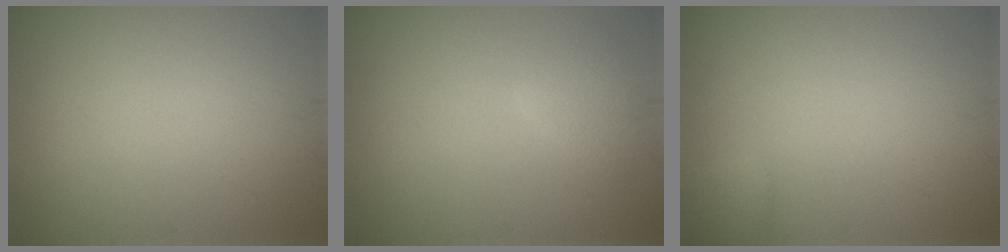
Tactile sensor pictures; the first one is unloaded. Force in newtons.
{"total": 1.5, "press": 1.5, "slide": 0.1}
{"total": 1.3, "press": 1.3, "slide": 0.1}